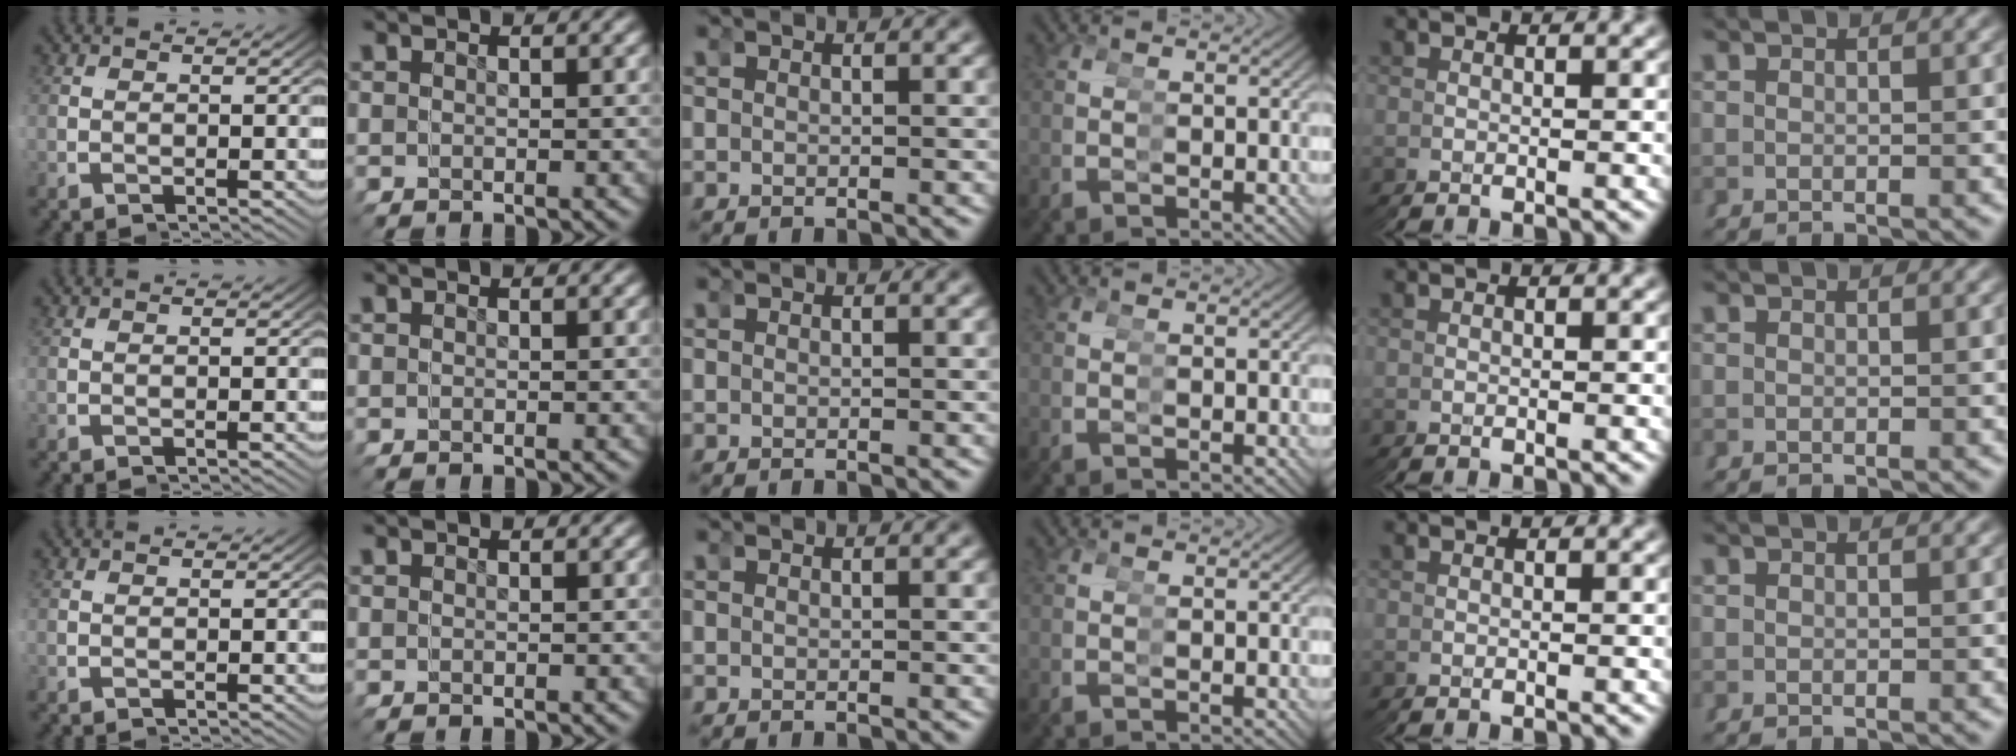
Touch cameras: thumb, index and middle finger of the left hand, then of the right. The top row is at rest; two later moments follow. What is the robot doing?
{"motion": "reach", "object": "sticker"}